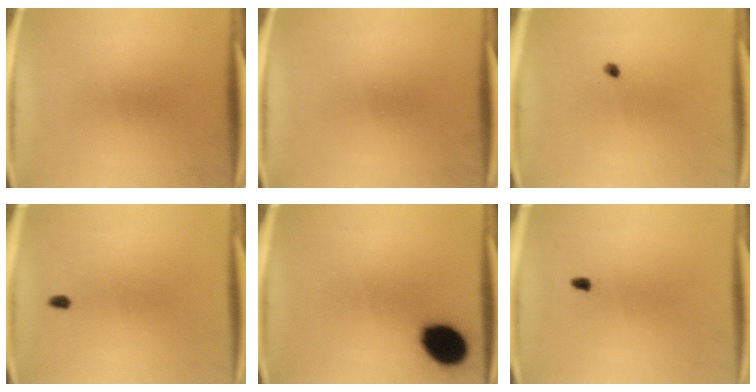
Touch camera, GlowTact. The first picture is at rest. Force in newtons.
{"total": 0.0}
{"total": 0.9}
{"total": 1.1}
{"total": 12.0}
{"total": 0.9}